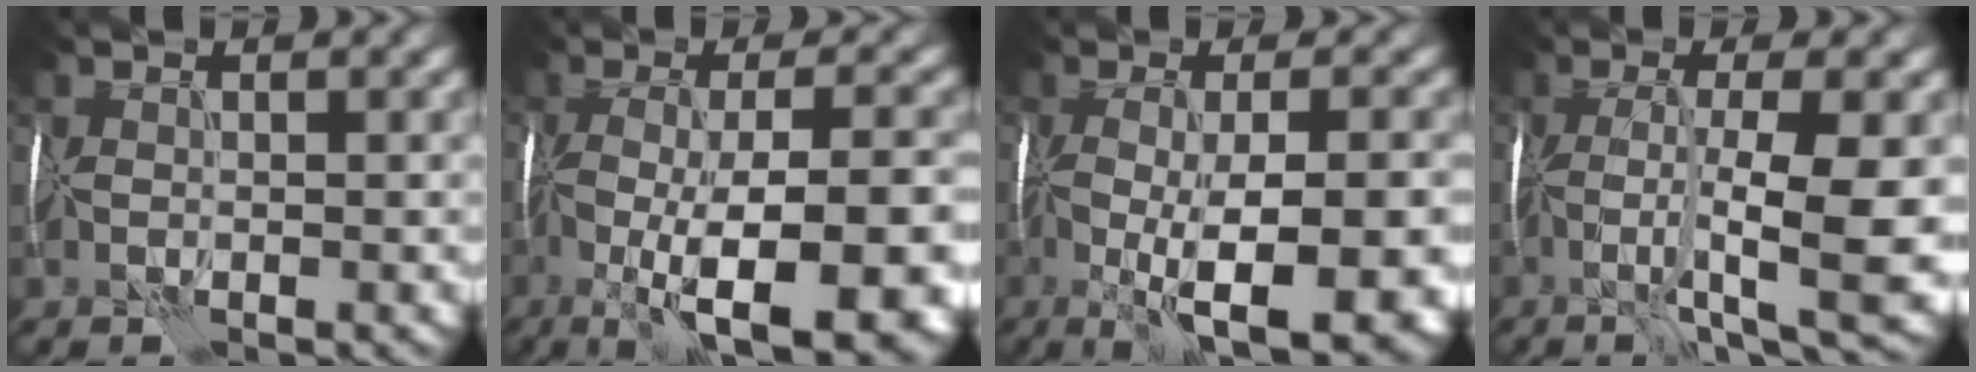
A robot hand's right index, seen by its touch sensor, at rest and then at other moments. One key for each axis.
{"total": 13.6, "fx": -5.6, "fy": 3.7, "fz": 11.8, "tx": -0.190, "ty": -0.013, "tz": -0.086}
{"total": 11.9, "fx": -4.1, "fy": 3.5, "fz": 10.5, "tx": -0.169, "ty": -0.020, "tz": -0.053}
{"total": 10.4, "fx": -2.7, "fy": 2.0, "fz": 9.9, "tx": -0.150, "ty": -0.004, "tz": -0.036}